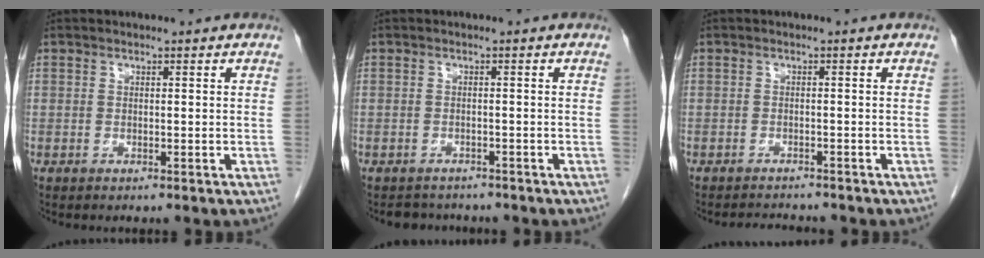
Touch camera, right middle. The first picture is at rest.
{"total": 3.0, "force": [-2.7, 1.3, -0.1], "torque": [0.000, -0.001, -0.039]}
{"total": 2.8, "force": [-2.8, 0.3, 0.2], "torque": [-0.001, -0.009, -0.041]}